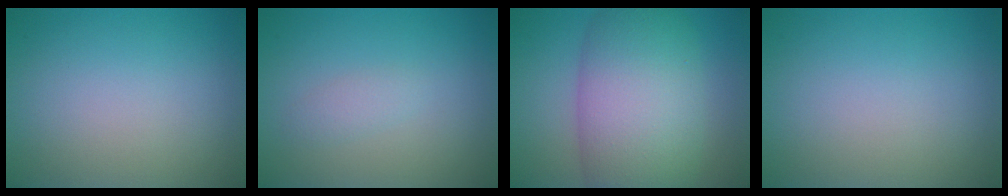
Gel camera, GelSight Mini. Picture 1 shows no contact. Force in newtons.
{"total": 1.1, "press": 1.1, "slide": 0.1}
{"total": 10.9, "press": 10.9, "slide": 0.5}
{"total": 0.0}